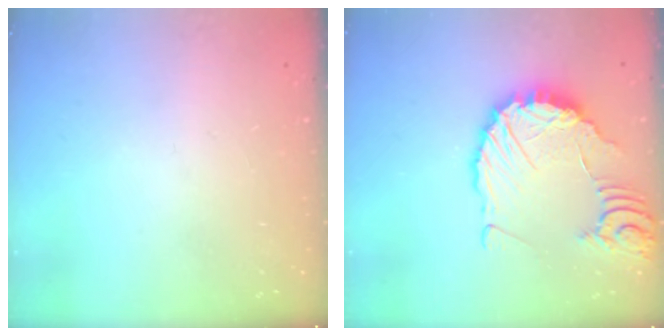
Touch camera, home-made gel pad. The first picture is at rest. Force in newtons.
{"total": 13.0, "press": 12.9, "slide": 1.7}